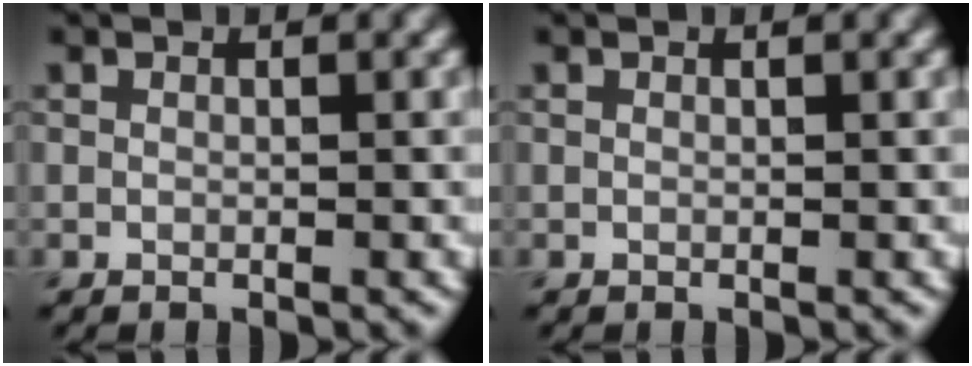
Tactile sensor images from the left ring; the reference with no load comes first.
{"total": 0.0}